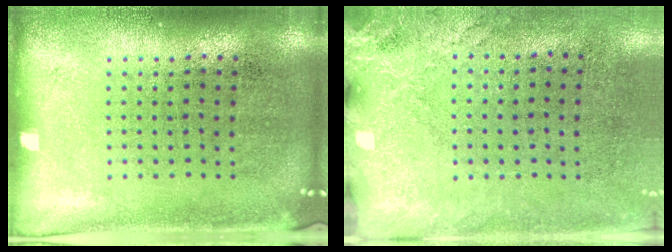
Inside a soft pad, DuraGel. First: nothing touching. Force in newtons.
{"total": 2.5, "press": 2.0, "slide": 1.5}